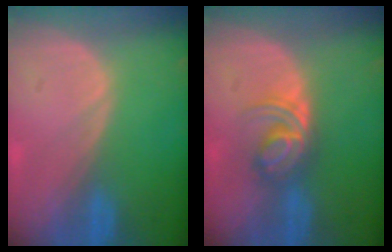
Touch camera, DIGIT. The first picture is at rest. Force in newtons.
{"total": 5.8, "press": 5.1, "slide": 2.7}